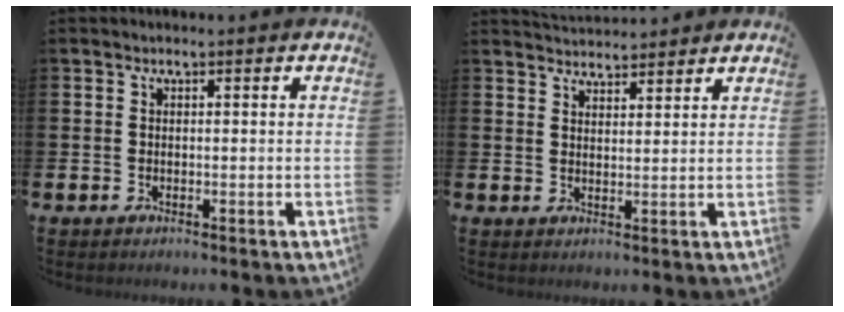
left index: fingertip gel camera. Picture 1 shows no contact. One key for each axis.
{"total": 3.4, "fx": 3.3, "fy": 0.6, "fz": -0.2, "tx": -0.005, "ty": -0.015, "tz": 0.061}